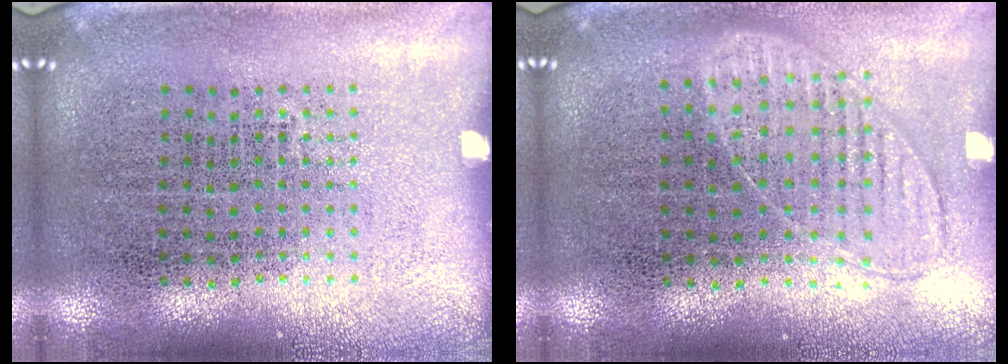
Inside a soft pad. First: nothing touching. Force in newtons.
{"total": 0.9, "press": 0.8, "slide": 0.3}